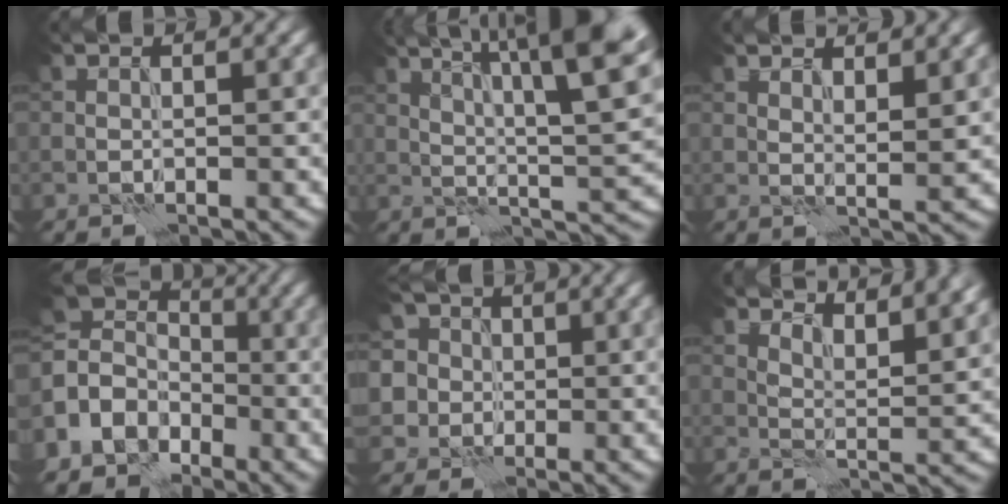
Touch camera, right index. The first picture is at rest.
{"total": 12.7, "force": [5.7, 4.1, 10.6], "torque": [-0.157, 0.013, 0.080]}
{"total": 2.7, "force": [1.8, 0.7, 1.8], "torque": [-0.028, -0.003, 0.033]}
{"total": 6.5, "force": [-3.0, 5.5, 1.8], "torque": [-0.047, 0.002, -0.070]}
{"total": 9.4, "force": [4.3, 7.6, 3.5], "torque": [-0.075, 0.022, 0.046]}
{"total": 7.8, "force": [6.4, 2.3, 3.9], "torque": [-0.049, 0.001, 0.080]}